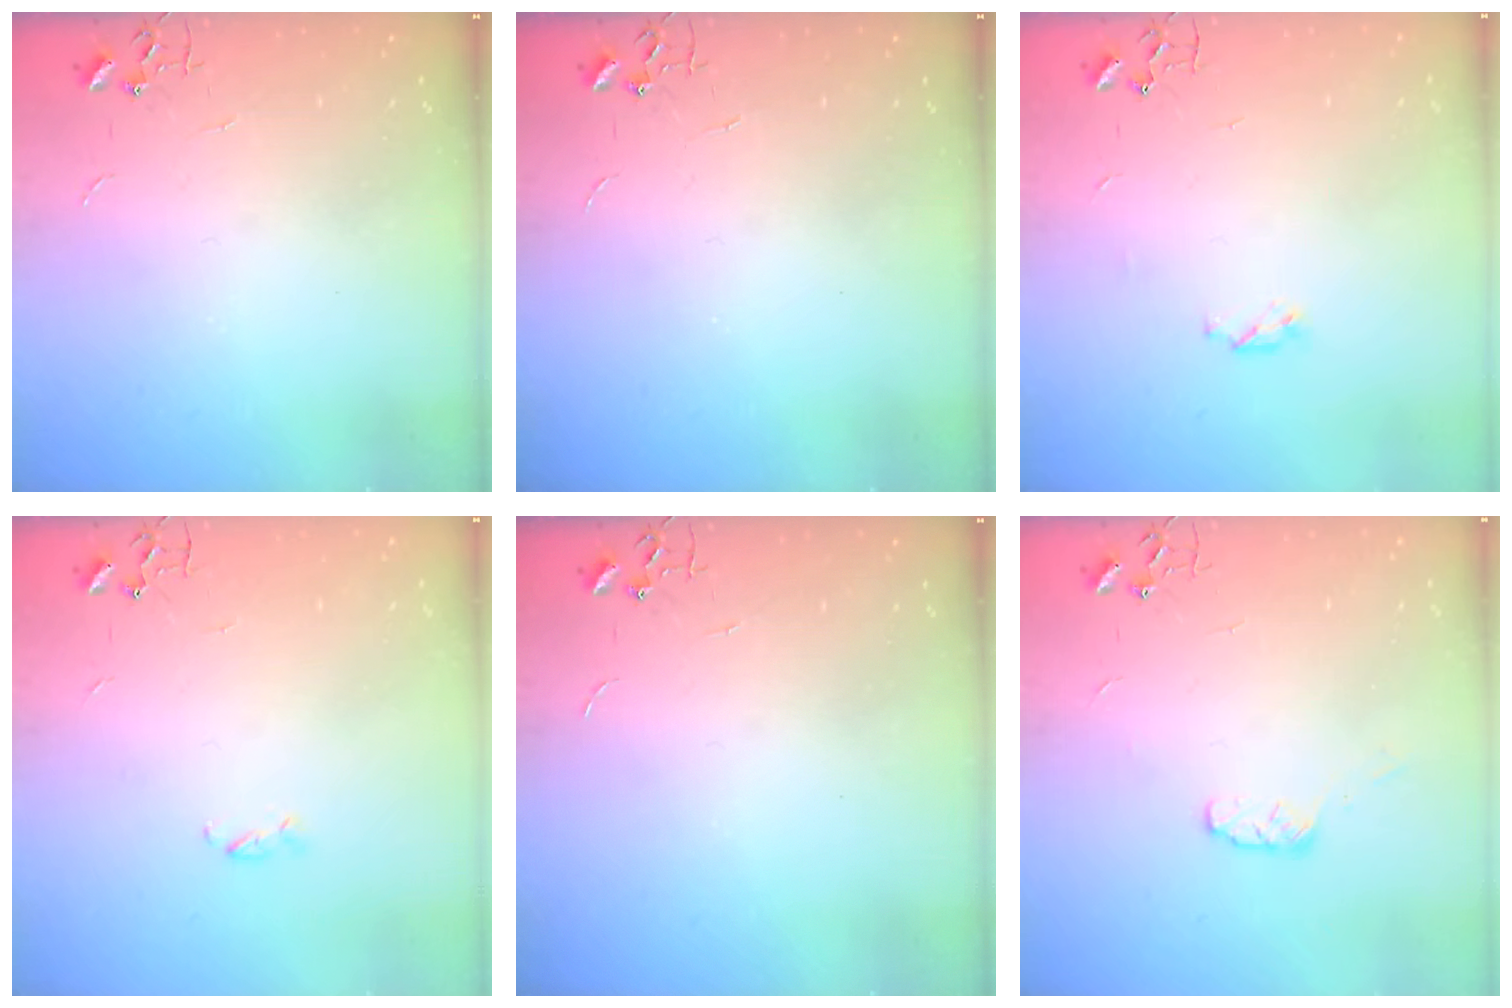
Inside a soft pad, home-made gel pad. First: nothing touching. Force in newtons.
{"total": 0.0}
{"total": 4.2, "press": 4.1, "slide": 0.6}
{"total": 2.9, "press": 2.9, "slide": 0.3}
{"total": 0.0}
{"total": 5.0, "press": 4.9, "slide": 0.7}